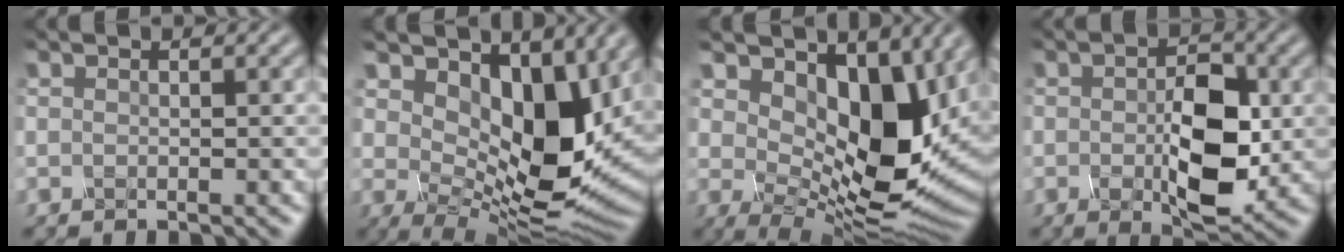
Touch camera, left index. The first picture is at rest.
{"total": 10.1, "force": [3.3, 5.5, 7.8], "torque": [-0.134, -0.013, 0.063]}
{"total": 11.2, "force": [3.2, 6.2, 8.8], "torque": [-0.137, -0.012, 0.060]}
{"total": 6.6, "force": [-0.8, 3.2, 5.7], "torque": [-0.105, -0.004, -0.006]}